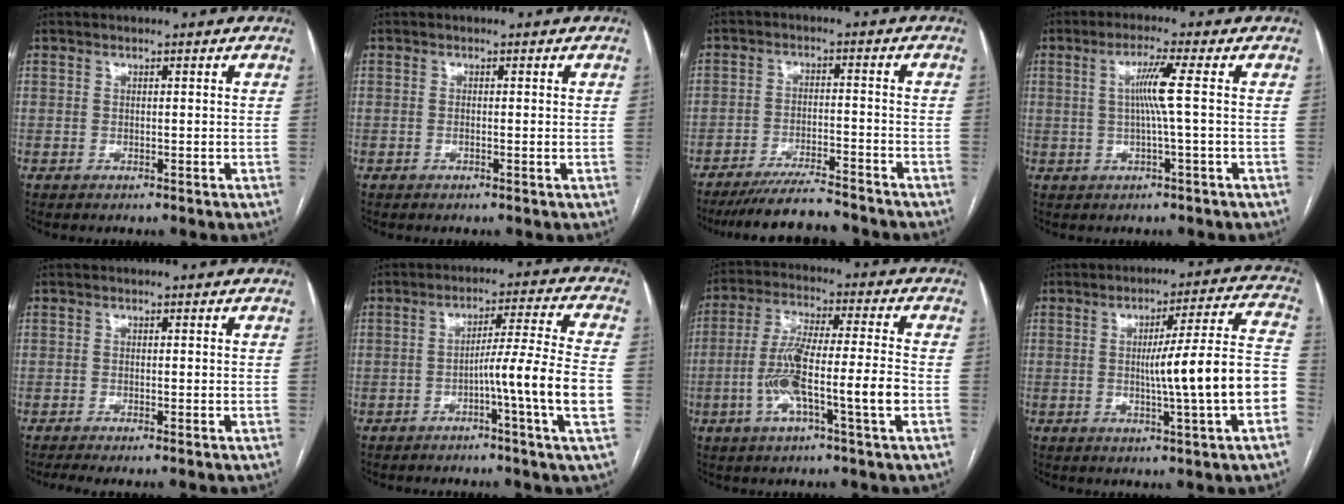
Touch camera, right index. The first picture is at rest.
{"total": 0.5, "force": [-0.1, 0.0, 0.5], "torque": [-0.010, 0.000, -0.001]}
{"total": 10.4, "force": [-9.7, 0.7, 3.6], "torque": [-0.052, -0.005, -0.157]}
{"total": 5.0, "force": [0.4, -1.2, 4.8], "torque": [-0.094, 0.004, 0.010]}
{"total": 2.0, "force": [-1.5, 0.0, 1.4], "torque": [-0.026, -0.004, -0.029]}
{"total": 10.4, "force": [-2.9, -1.9, 9.8], "torque": [-0.154, 0.001, -0.050]}
{"total": 12.0, "force": [-3.3, 0.5, 11.5], "torque": [-0.220, 0.007, -0.064]}
{"total": 13.9, "force": [-2.4, -0.7, 13.7], "torque": [-0.193, 0.014, -0.038]}